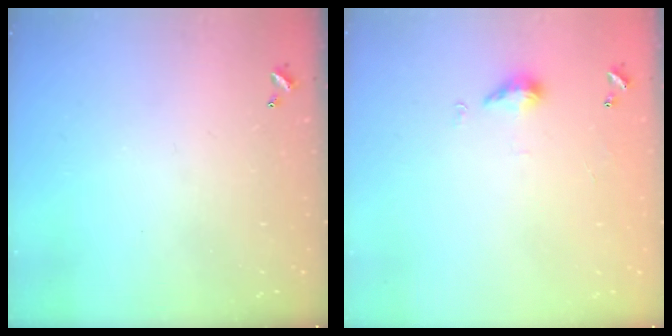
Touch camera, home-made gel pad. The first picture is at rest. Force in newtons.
{"total": 4.9, "press": 4.9, "slide": 0.6}